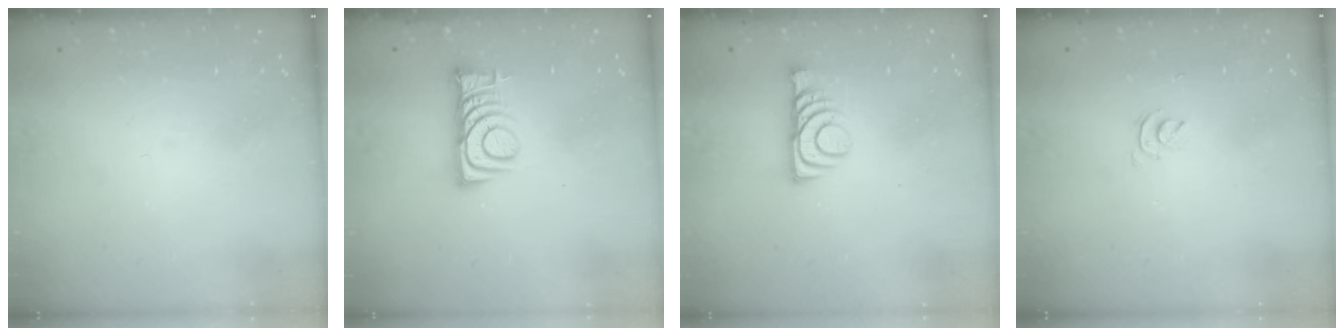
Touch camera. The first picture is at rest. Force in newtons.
{"total": 8.3, "press": 8.3, "slide": 0.8}
{"total": 8.2, "press": 8.1, "slide": 1.0}
{"total": 2.9, "press": 2.9, "slide": 0.5}